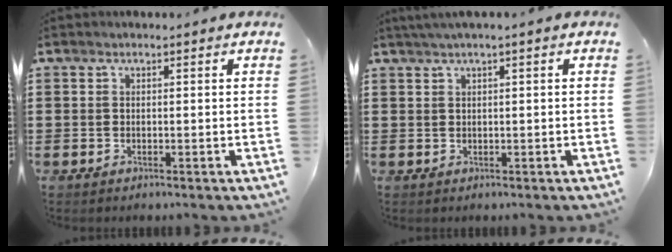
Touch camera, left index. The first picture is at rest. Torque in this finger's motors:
{"motor_torque": [1.08, -1.05, 0.38, 0.10]}